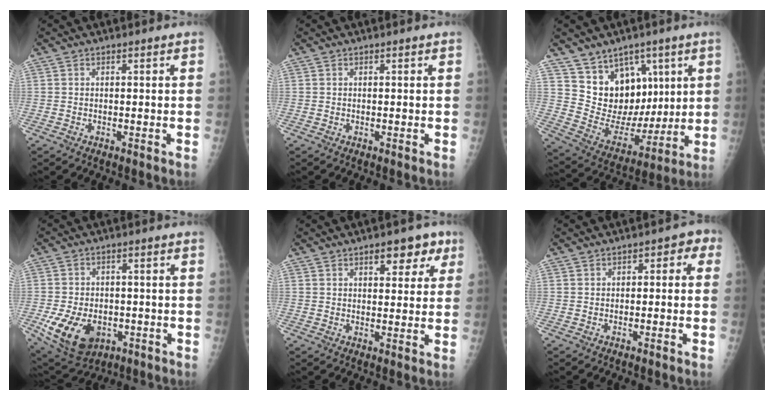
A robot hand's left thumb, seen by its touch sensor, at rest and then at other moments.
{"total": 0.0}
{"total": 15.0, "force": [7.2, 10.8, 7.5], "torque": [-0.074, -0.038, 0.146]}
{"total": 12.8, "force": [-4.1, 8.9, 8.2], "torque": [-0.138, 0.007, -0.050]}
{"total": 6.8, "force": [3.6, 3.8, 4.4], "torque": [-0.018, -0.012, 0.041]}
{"total": 3.0, "force": [0.1, 2.4, 1.8], "torque": [0.004, 0.016, -0.008]}